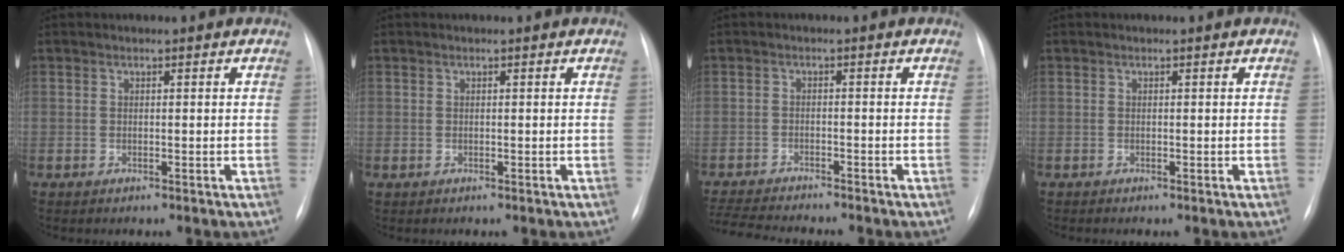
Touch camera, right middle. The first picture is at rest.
{"total": 0.0}
{"total": 8.9, "force": [-8.3, 0.4, 3.2], "torque": [-0.055, -0.013, -0.135]}
{"total": 0.0}